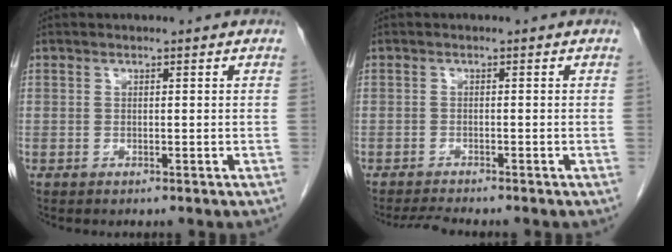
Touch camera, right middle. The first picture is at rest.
{"total": 2.7, "force": [-2.6, -0.3, 0.8], "torque": [-0.018, -0.013, -0.045]}